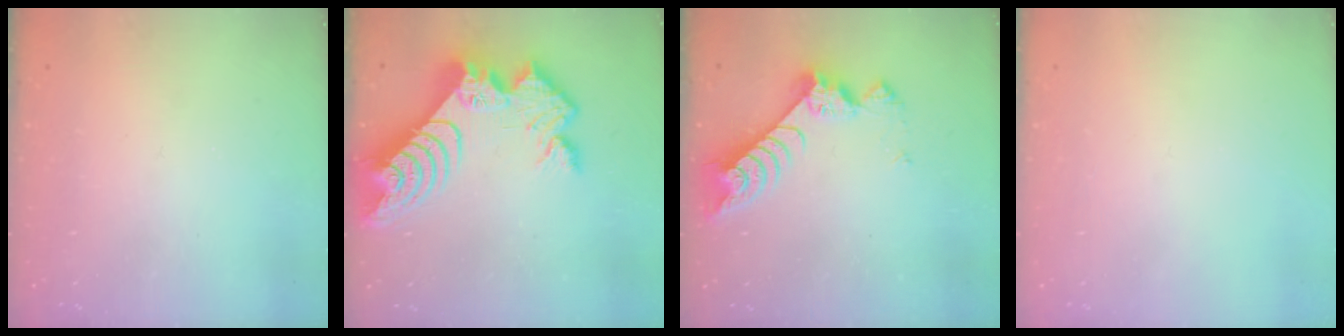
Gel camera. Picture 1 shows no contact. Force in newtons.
{"total": 17.2, "press": 17.2, "slide": 1.2}
{"total": 7.4, "press": 7.3, "slide": 1.0}
{"total": 0.0}